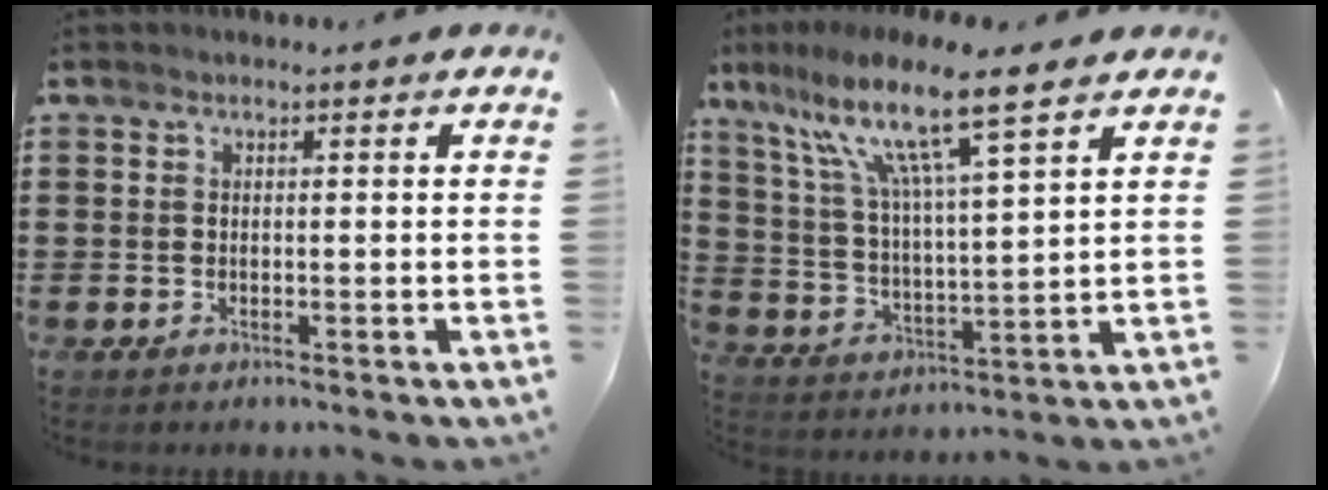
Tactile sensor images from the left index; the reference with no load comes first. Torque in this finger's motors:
{"motor_torque": [2.14, 0.00, 0.63, 0.21]}